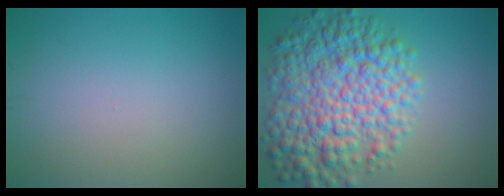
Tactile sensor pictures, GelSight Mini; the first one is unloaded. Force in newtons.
{"total": 9.7, "press": 9.7, "slide": 0.3}